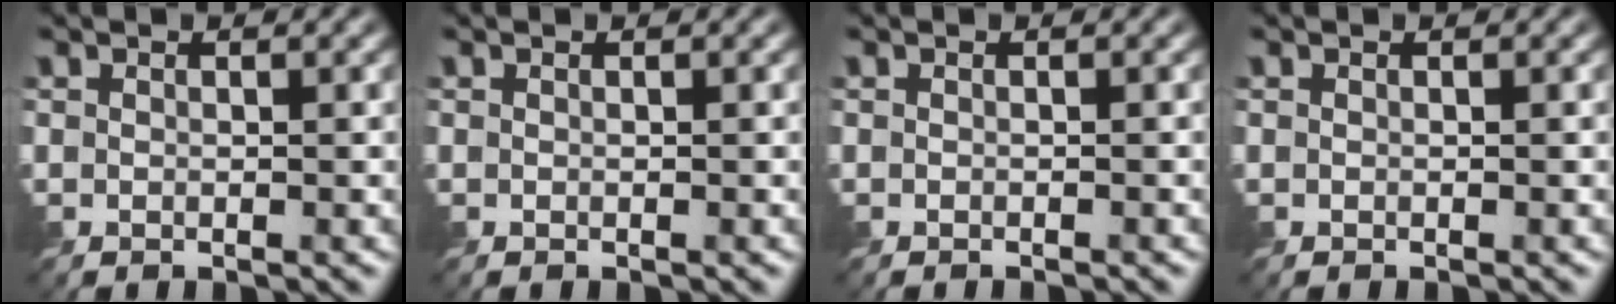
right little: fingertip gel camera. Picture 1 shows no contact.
{"total": 0.0}
{"total": 0.9, "force": [-0.8, 0.1, 0.2], "torque": [0.003, -0.002, -0.014]}
{"total": 0.0}